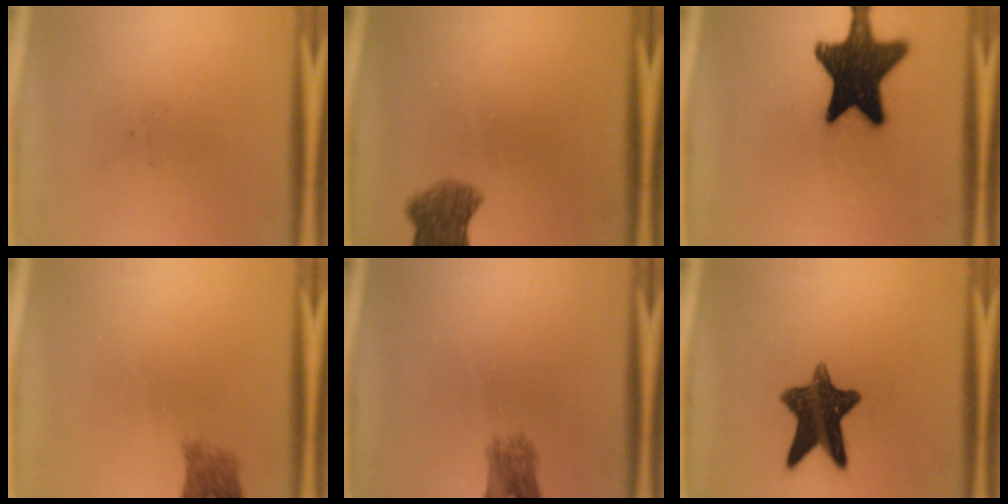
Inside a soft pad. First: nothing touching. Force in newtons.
{"total": 5.9}
{"total": 18.9}
{"total": 2.7}
{"total": 3.4}
{"total": 11.8}